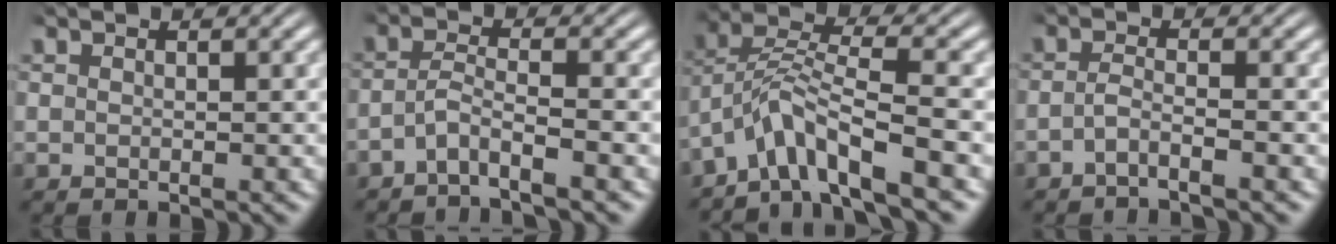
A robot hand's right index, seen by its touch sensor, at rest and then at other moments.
{"total": 3.5, "force": [-2.7, 1.3, 1.8], "torque": [-0.047, -0.015, -0.042]}
{"total": 6.0, "force": [-1.1, 4.0, 4.3], "torque": [-0.111, -0.012, -0.019]}
{"total": 2.3, "force": [-2.0, 0.2, 1.2], "torque": [-0.033, -0.012, -0.032]}